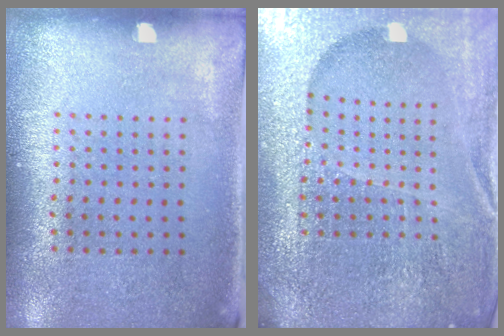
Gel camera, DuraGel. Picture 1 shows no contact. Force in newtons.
{"total": 6.2, "press": 5.5, "slide": 2.9}